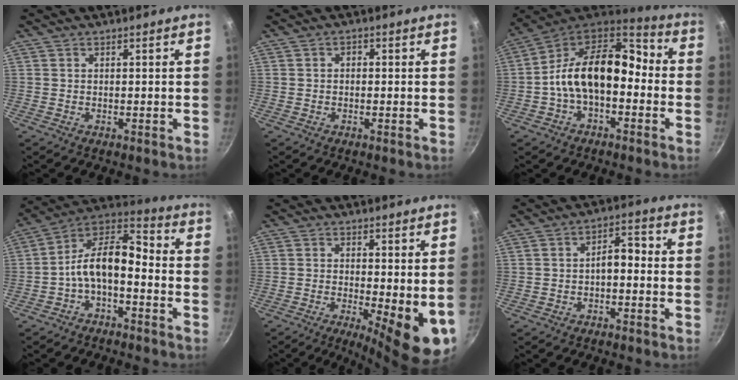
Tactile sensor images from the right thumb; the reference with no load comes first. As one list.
[{"total": 1.2, "force": [-0.1, 1.0, 0.7], "torque": [-0.010, 0.007, -0.003]}, {"total": 16.9, "force": [-2.3, 10.4, 13.1], "torque": [-0.200, 0.058, -0.056]}, {"total": 12.0, "force": [-3.7, 6.0, 9.7], "torque": [-0.174, 0.062, -0.081]}, {"total": 10.3, "force": [-1.2, 3.2, 9.7], "torque": [-0.115, -0.014, -0.009]}, {"total": 4.6, "force": [-1.3, 2.4, 3.7], "torque": [-0.044, 0.032, -0.022]}]